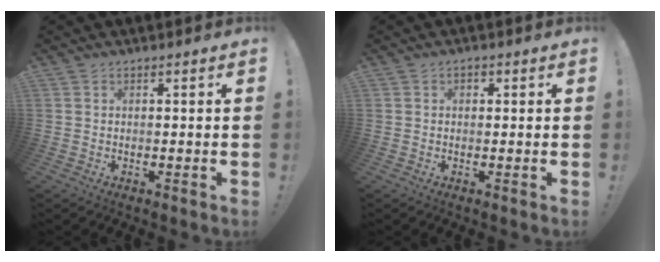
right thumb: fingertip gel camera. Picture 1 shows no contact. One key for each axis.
{"total": 1.1, "fx": 0.0, "fy": 0.9, "fz": 0.6, "tx": -0.005, "ty": 0.002, "tz": -0.001}